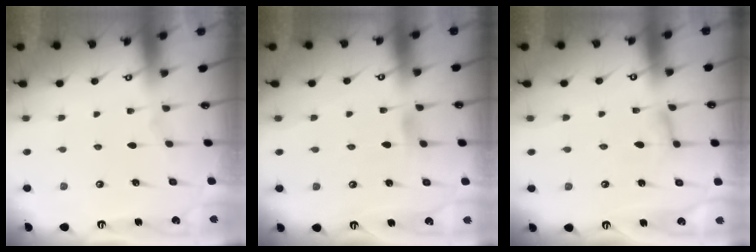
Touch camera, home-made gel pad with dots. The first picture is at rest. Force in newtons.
{"total": 2.8, "press": 2.7, "slide": 0.5}
{"total": 4.8, "press": 4.7, "slide": 0.5}